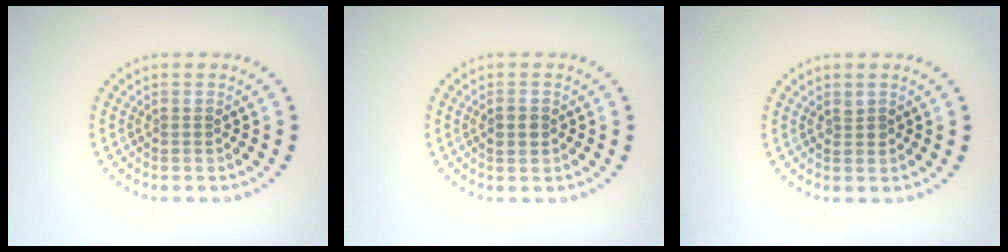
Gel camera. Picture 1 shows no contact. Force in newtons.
{"total": 1.4, "press": 1.4, "slide": 0.1}
{"total": 0.6, "press": 0.6, "slide": 0.2}